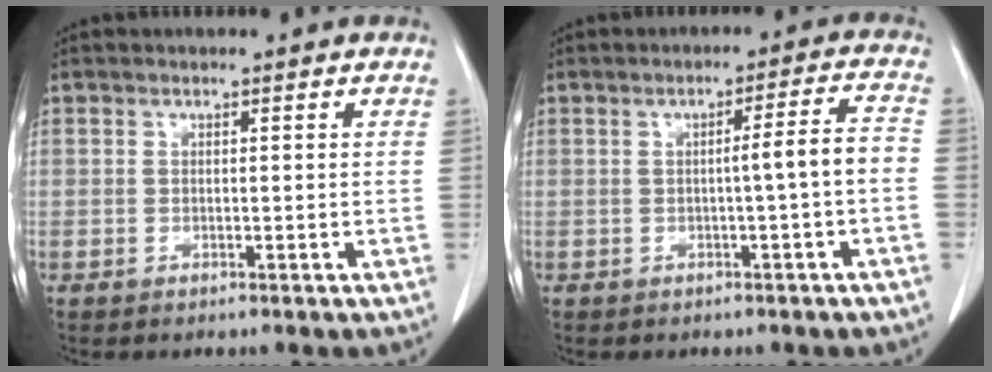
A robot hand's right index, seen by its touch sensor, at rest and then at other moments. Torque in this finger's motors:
{"motor_torque": [0.71, -0.30, 0.35, 0.06]}